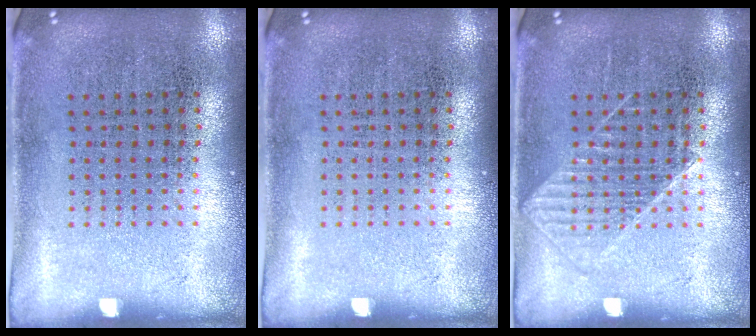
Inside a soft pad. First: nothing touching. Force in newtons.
{"total": 0.0}
{"total": 1.3, "press": 1.3, "slide": 0.3}